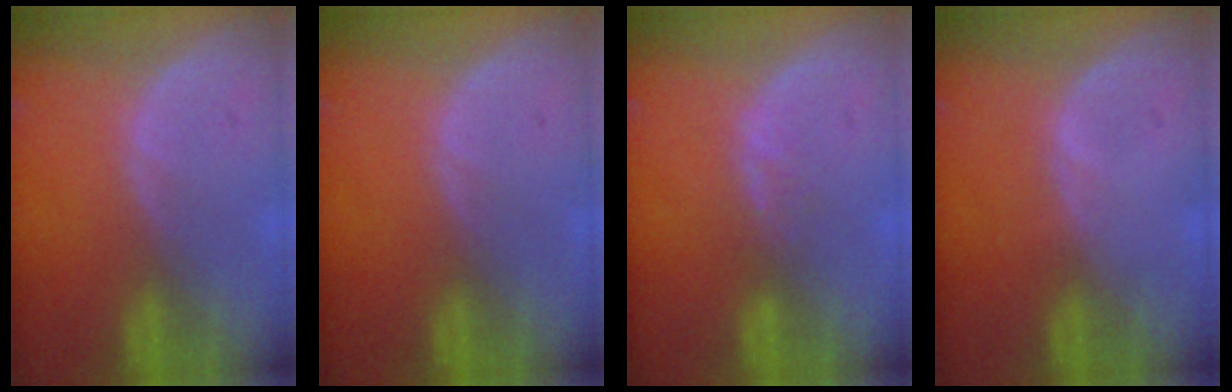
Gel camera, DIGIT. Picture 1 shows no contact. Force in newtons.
{"total": 0.0}
{"total": 1.4, "press": 1.4, "slide": 0.3}
{"total": 0.5, "press": 0.1, "slide": 0.5}